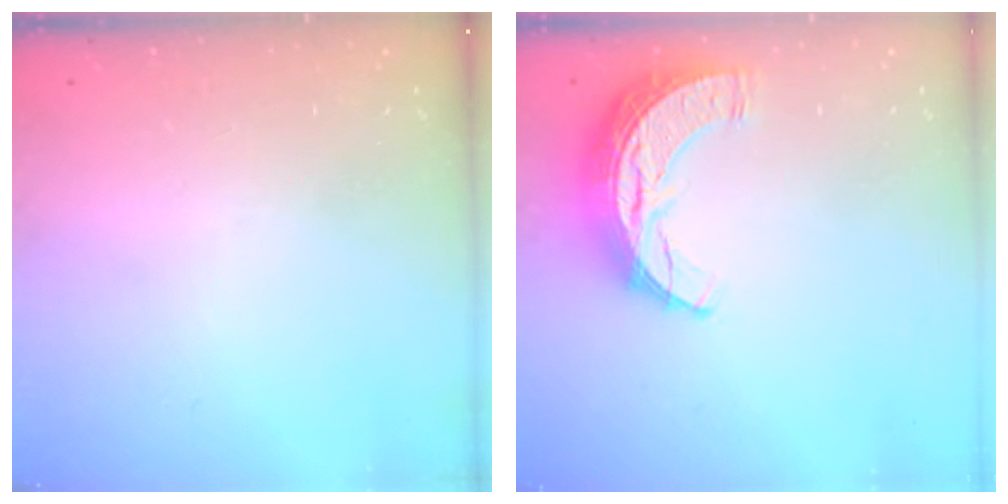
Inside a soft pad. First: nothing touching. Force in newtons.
{"total": 11.3, "press": 11.2, "slide": 0.7}